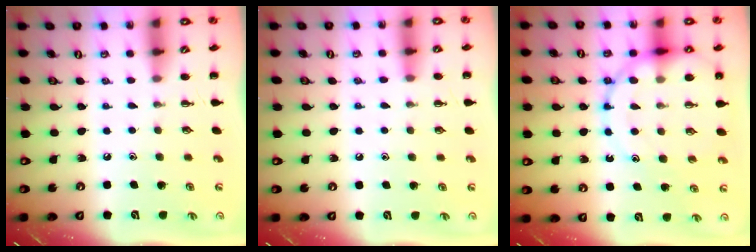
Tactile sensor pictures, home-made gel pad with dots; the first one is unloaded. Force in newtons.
{"total": 8.8, "press": 8.4, "slide": 2.4}
{"total": 18.6, "press": 18.2, "slide": 4.0}